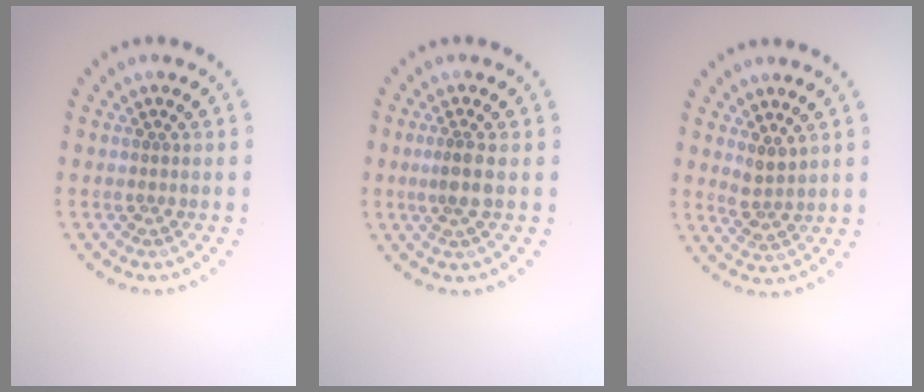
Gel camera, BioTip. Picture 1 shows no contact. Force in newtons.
{"total": 2.1, "press": 1.7, "slide": 1.2}
{"total": 1.9, "press": 1.6, "slide": 1.0}